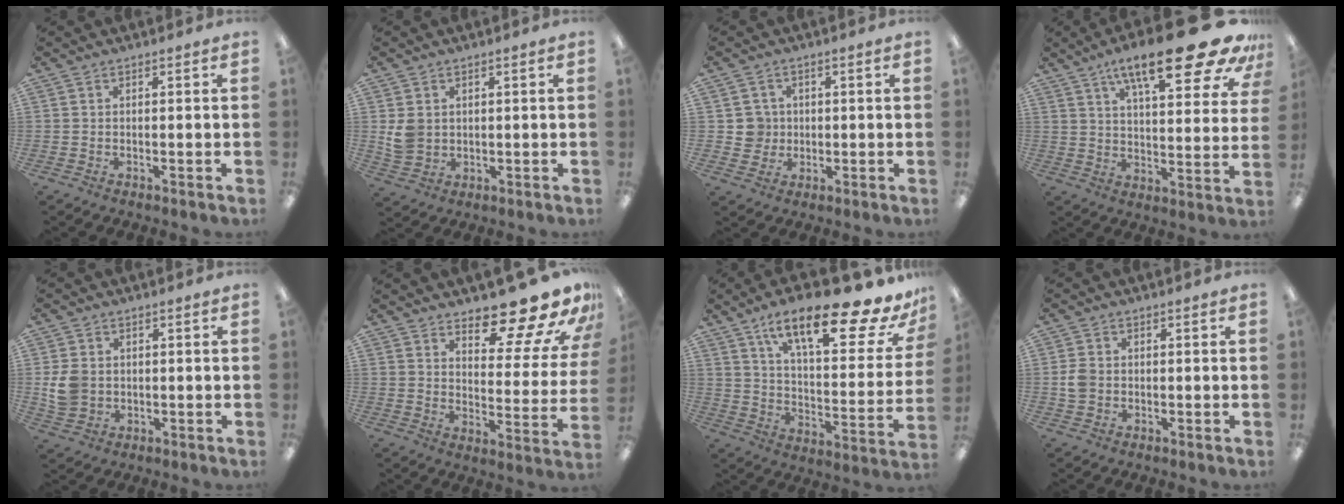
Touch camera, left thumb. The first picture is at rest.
{"total": 5.2, "force": [1.5, 4.4, 2.2], "torque": [-0.031, 0.005, 0.031]}
{"total": 4.8, "force": [0.7, 4.8, 0.2], "torque": [-0.003, 0.005, 0.012]}
{"total": 22.7, "force": [14.6, 5.7, 16.4], "torque": [-0.239, -0.092, 0.229]}
{"total": 6.3, "force": [0.7, 5.4, 3.1], "torque": [-0.066, 0.009, 0.016]}
{"total": 15.9, "force": [13.3, 4.8, 7.2], "torque": [-0.102, -0.111, 0.222]}
{"total": 23.7, "force": [16.6, 6.0, 15.8], "torque": [-0.234, -0.110, 0.263]}
{"total": 3.6, "force": [-0.1, 3.0, 2.0], "torque": [-0.027, 0.004, -0.002]}